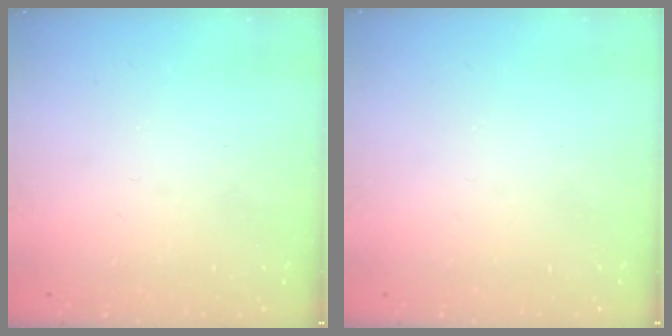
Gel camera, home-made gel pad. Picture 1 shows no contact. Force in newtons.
{"total": 0.0}